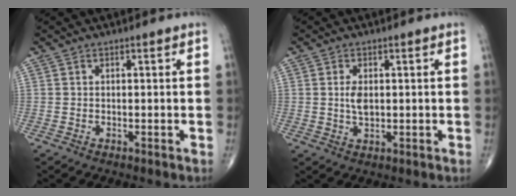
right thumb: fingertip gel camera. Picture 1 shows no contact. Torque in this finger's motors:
{"motor_torque": [-0.40, 0.38, -0.11, -0.16, 0.02]}